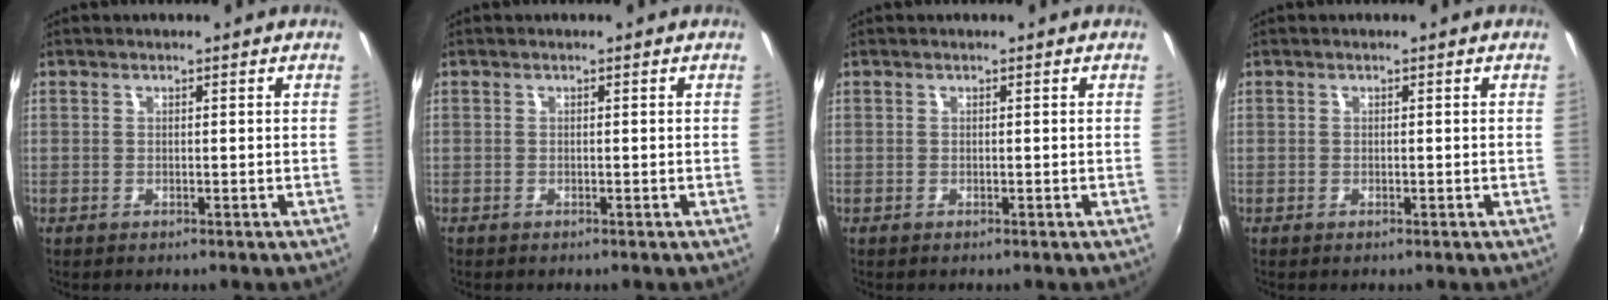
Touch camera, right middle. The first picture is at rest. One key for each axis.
{"total": 0.0}
{"total": 0.0}
{"total": 0.0}